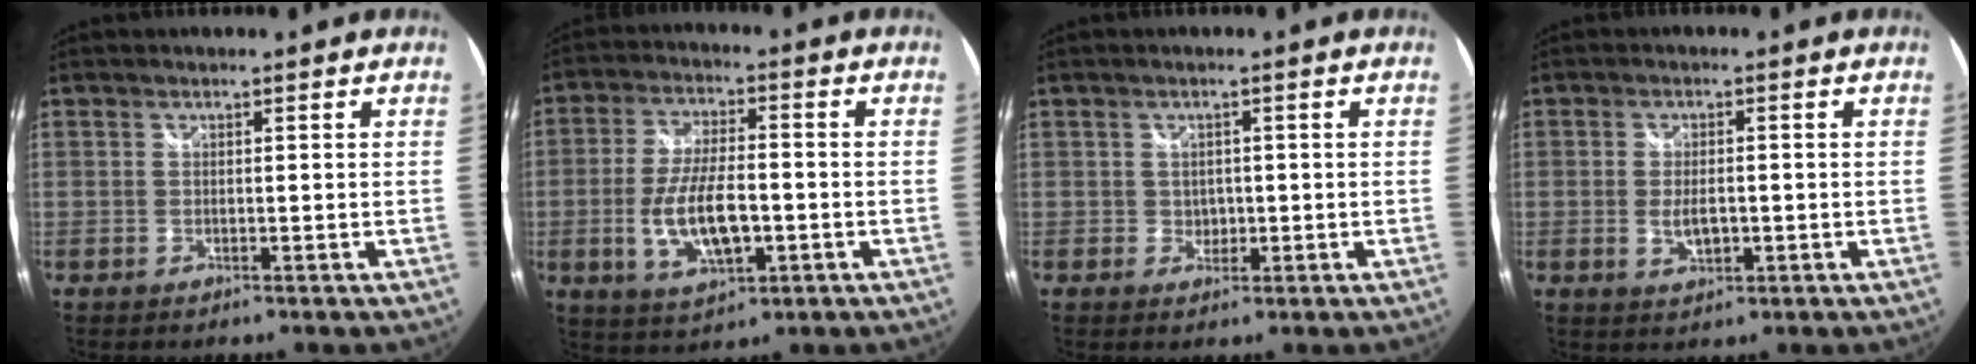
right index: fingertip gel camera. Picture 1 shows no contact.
{"total": 11.7, "force": [-2.7, 4.8, 10.3], "torque": [-0.204, -0.008, -0.044]}
{"total": 1.7, "force": [-0.1, 1.6, 0.4], "torque": [-0.001, 0.002, 0.001]}
{"total": 4.0, "force": [-0.8, 2.1, 3.3], "torque": [-0.063, -0.006, -0.011]}